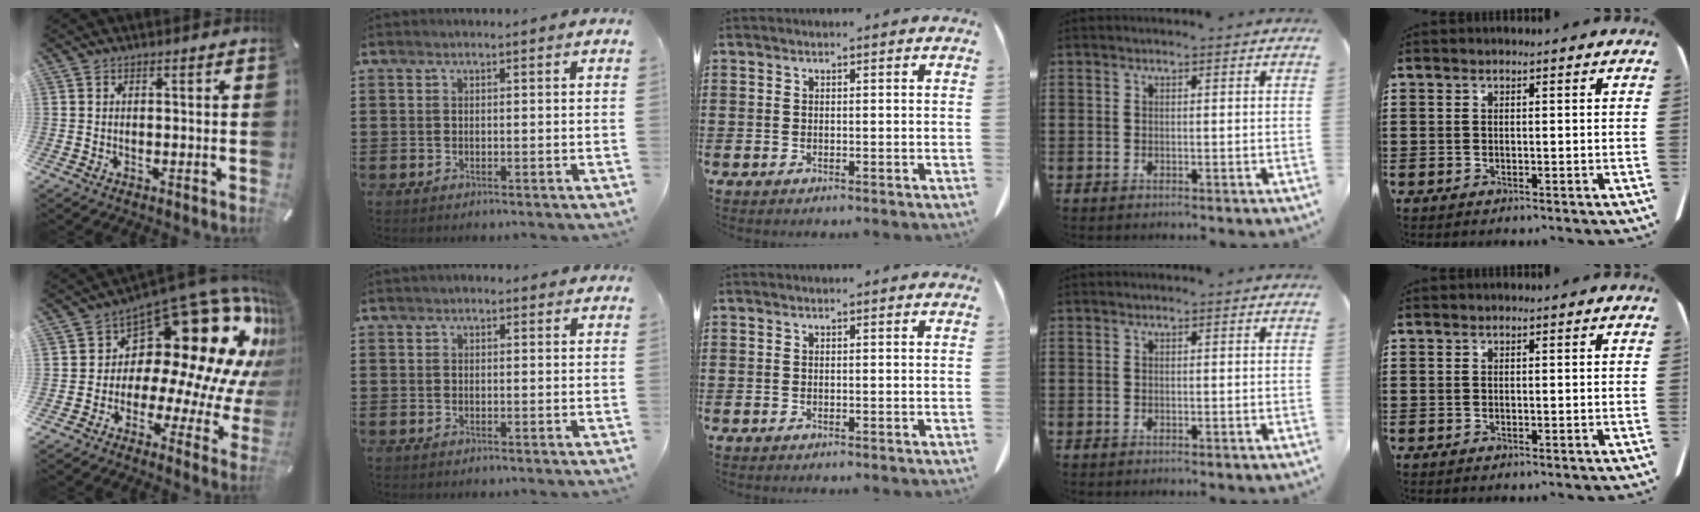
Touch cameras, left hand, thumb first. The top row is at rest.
{"thumb": {"total": 23.7, "force": [11.9, 12.0, 16.6], "torque": [-0.214, -0.132, 0.218]}, "index": {"total": 1.1, "force": [0.9, 0.6, 0.4], "torque": [-0.010, 0.006, 0.016]}}